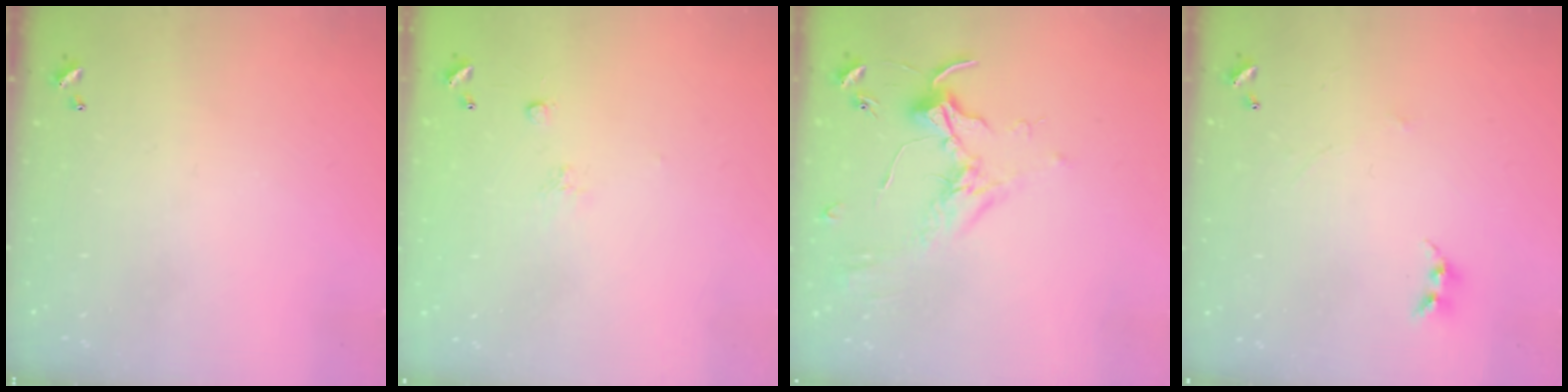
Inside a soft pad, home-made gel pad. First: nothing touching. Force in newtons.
{"total": 4.5, "press": 4.4, "slide": 0.8}
{"total": 1.8, "press": 1.8, "slide": 0.4}
{"total": 1.0, "press": 0.9, "slide": 0.4}